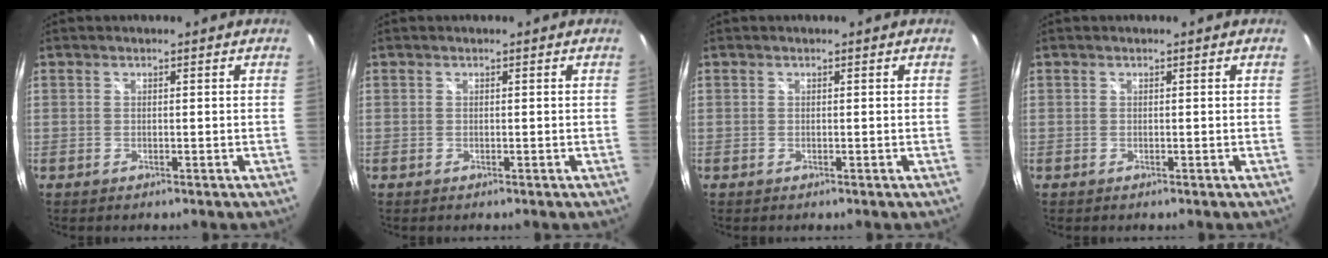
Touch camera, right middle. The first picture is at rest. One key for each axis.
{"total": 0.0}
{"total": 0.0}
{"total": 0.0}